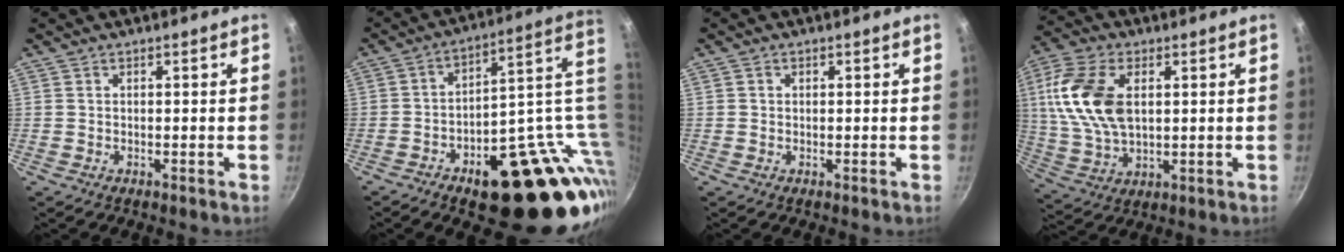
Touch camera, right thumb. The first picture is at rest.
{"total": 27.8, "force": [-2.1, 14.0, 23.9], "torque": [-0.244, 0.021, -0.002]}
{"total": 0.7, "force": [0.1, 0.6, 0.2], "torque": [-0.002, 0.003, 0.002]}
{"total": 15.2, "force": [3.1, 9.1, 11.8], "torque": [-0.224, -0.003, 0.058]}